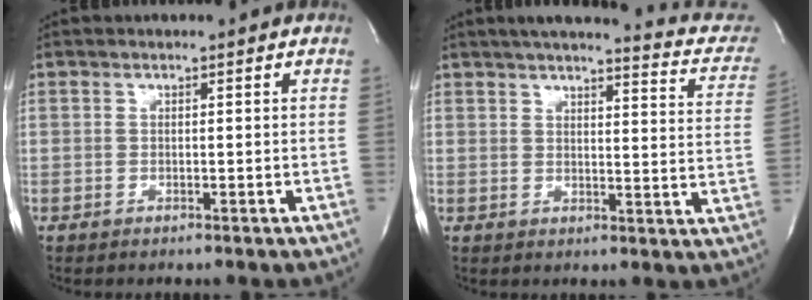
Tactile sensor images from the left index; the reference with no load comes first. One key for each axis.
{"total": 16.6, "fx": 13.7, "fy": 3.1, "fz": 8.9, "tx": -0.106, "ty": -0.011, "tz": 0.145}